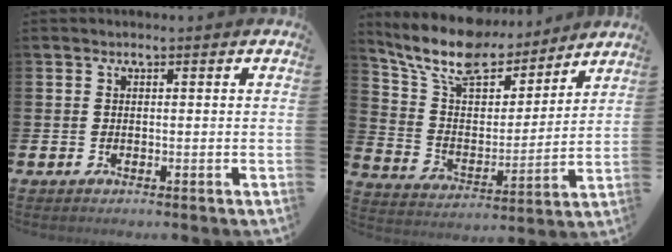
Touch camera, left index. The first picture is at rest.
{"total": 12.0, "force": [10.6, 4.3, 3.6], "torque": [-0.114, -0.070, 0.189]}